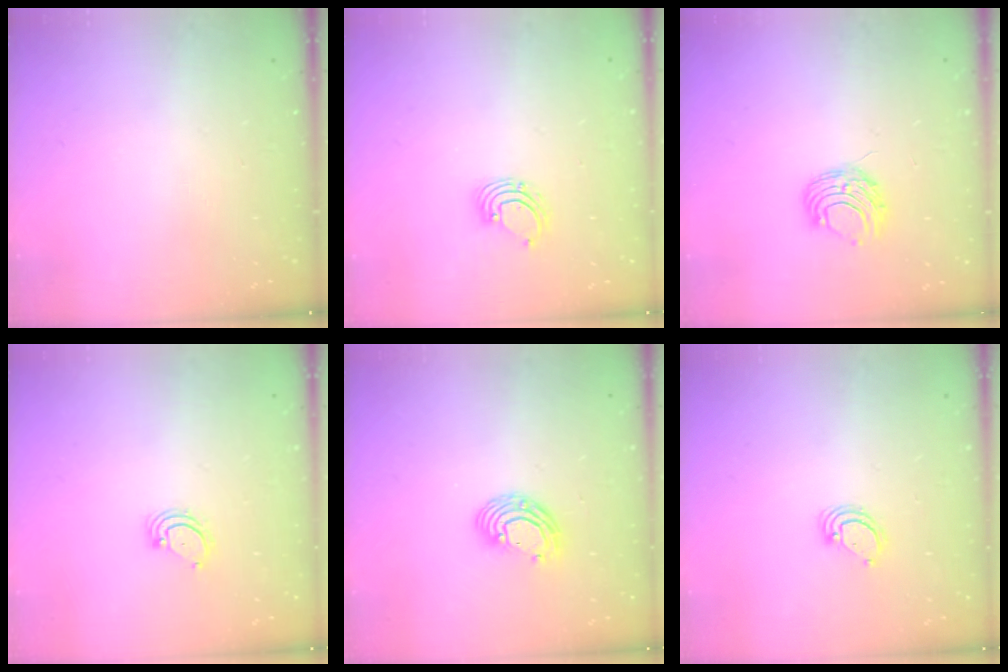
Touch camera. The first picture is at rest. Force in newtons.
{"total": 2.2, "press": 2.2, "slide": 0.2}
{"total": 7.6, "press": 7.6, "slide": 0.5}
{"total": 2.8, "press": 2.8, "slide": 0.3}
{"total": 8.0, "press": 7.9, "slide": 1.2}
{"total": 4.0, "press": 4.0, "slide": 0.2}